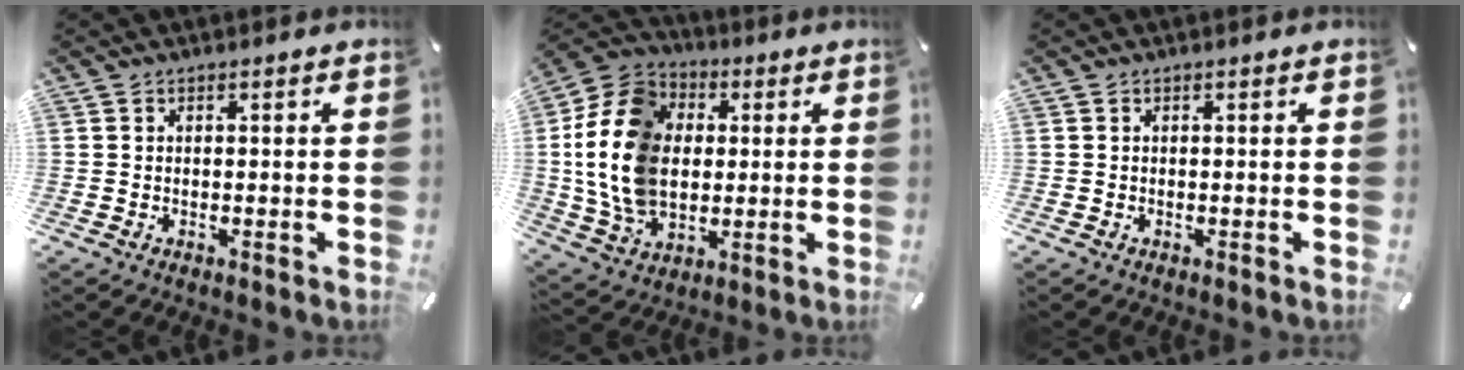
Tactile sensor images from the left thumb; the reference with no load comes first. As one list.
[{"total": 17.9, "force": [0.6, 14.3, 10.7], "torque": [-0.264, 0.007, 0.010]}, {"total": 0.0}]